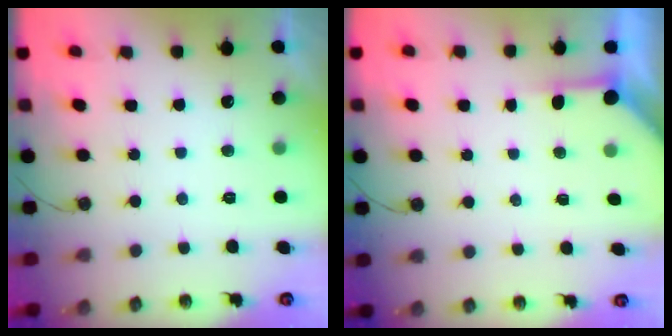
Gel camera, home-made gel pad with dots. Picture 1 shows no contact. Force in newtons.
{"total": 3.5, "press": 3.5, "slide": 0.4}